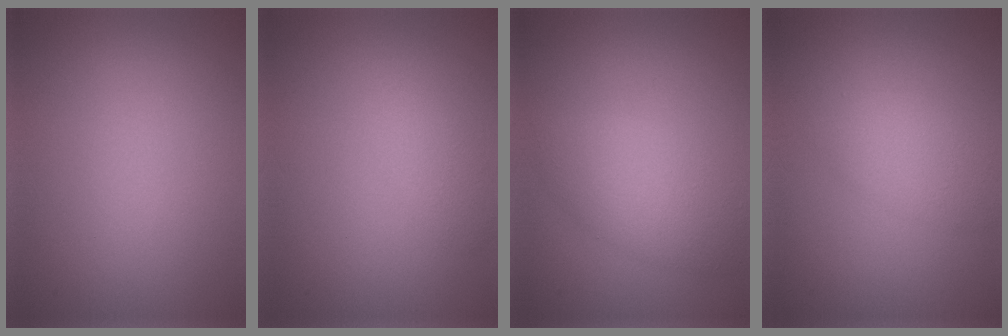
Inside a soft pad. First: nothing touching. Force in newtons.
{"total": 1.8, "press": 1.8, "slide": 0.2}
{"total": 4.1, "press": 4.1, "slide": 0.0}
{"total": 2.6, "press": 2.6, "slide": 0.0}